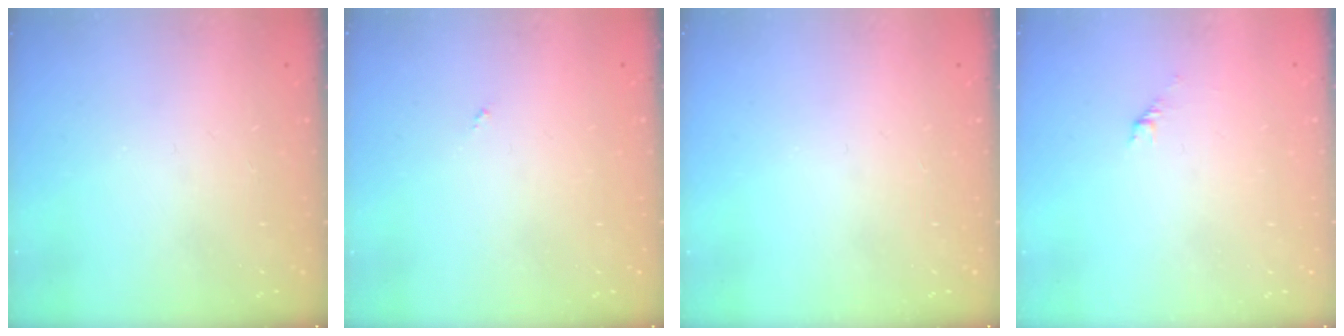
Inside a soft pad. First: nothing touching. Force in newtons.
{"total": 0.0}
{"total": 0.0}
{"total": 1.5, "press": 1.4, "slide": 0.5}